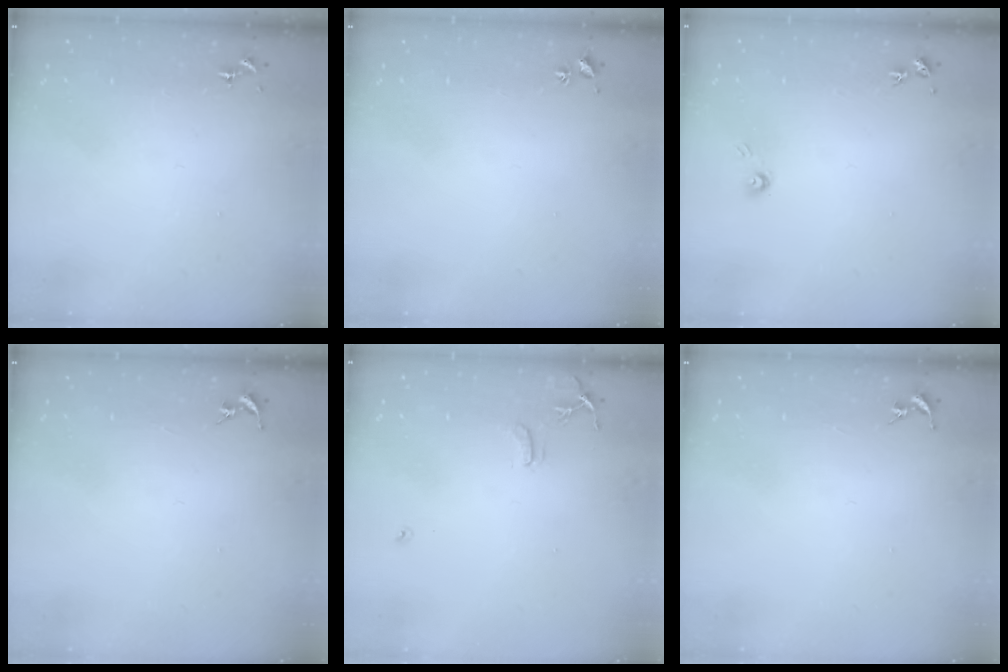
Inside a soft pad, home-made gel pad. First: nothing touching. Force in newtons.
{"total": 2.0, "press": 2.0, "slide": 0.3}
{"total": 3.9, "press": 3.8, "slide": 0.4}
{"total": 0.0}
{"total": 7.9, "press": 7.9, "slide": 0.7}
{"total": 0.0}